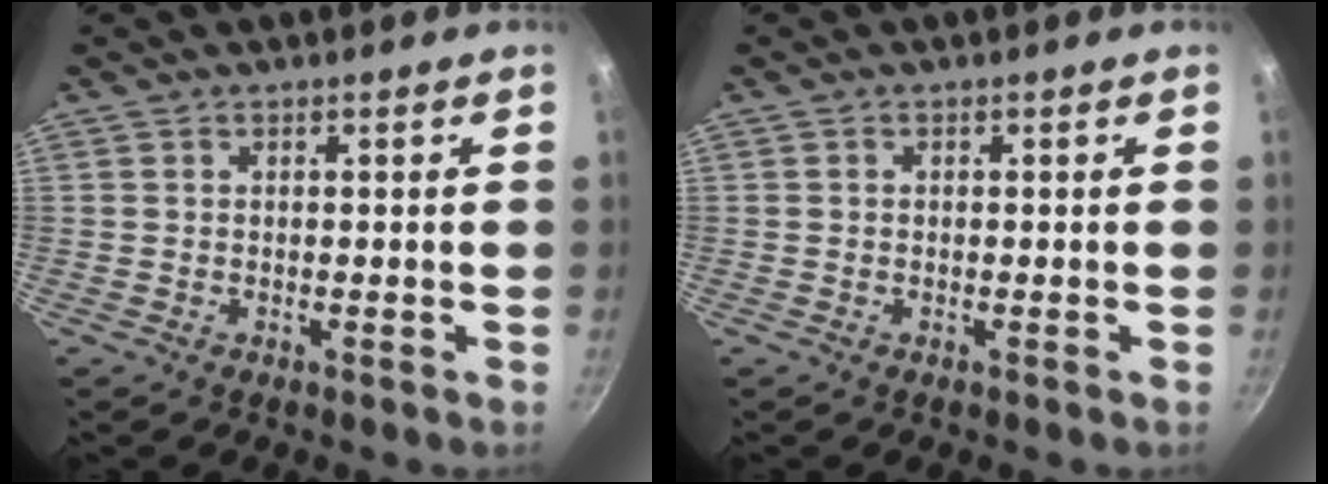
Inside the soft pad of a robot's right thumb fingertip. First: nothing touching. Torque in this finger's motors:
{"motor_torque": [0.01, -0.77, -0.21, 0.22, 0.01]}